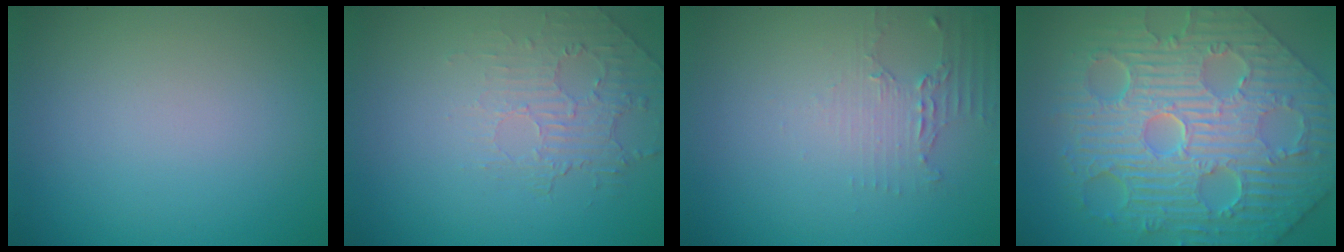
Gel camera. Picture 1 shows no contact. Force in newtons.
{"total": 2.0, "press": 0.9, "slide": 1.8}
{"total": 2.0, "press": 1.5, "slide": 1.3}
{"total": 12.2, "press": 8.0, "slide": 9.1}